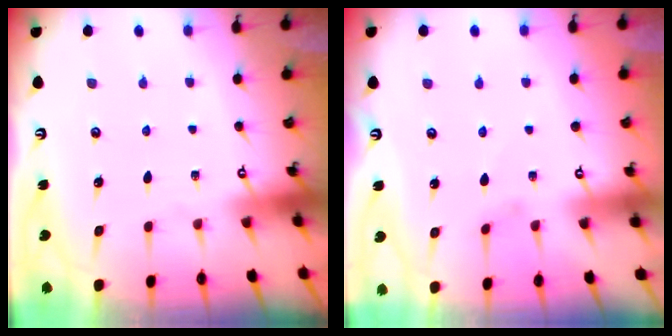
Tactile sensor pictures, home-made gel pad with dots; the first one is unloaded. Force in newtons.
{"total": 0.0}